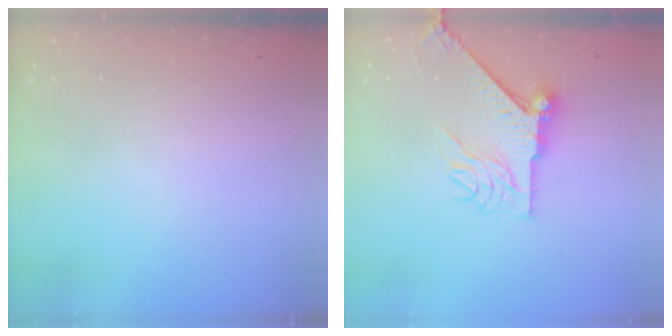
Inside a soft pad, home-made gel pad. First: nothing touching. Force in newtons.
{"total": 10.8, "press": 10.7, "slide": 1.1}